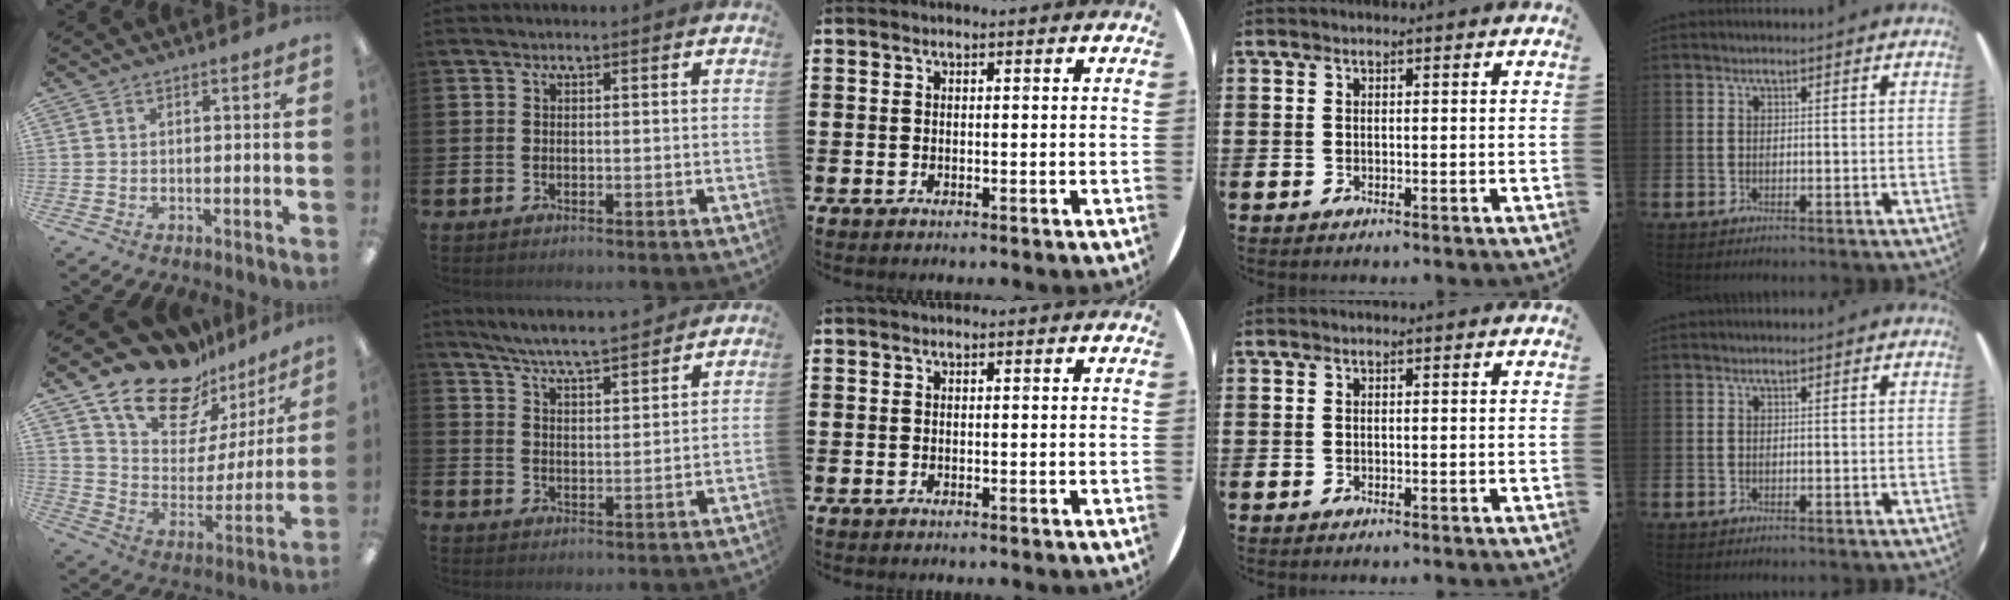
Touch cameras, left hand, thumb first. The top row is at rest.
{"thumb": {"total": 18.6, "force": [14.9, 8.8, 6.8], "torque": [-0.132, -0.111, 0.264]}, "index": {"total": 6.2, "force": [6.0, -0.1, 1.4], "torque": [-0.052, -0.037, 0.106]}}